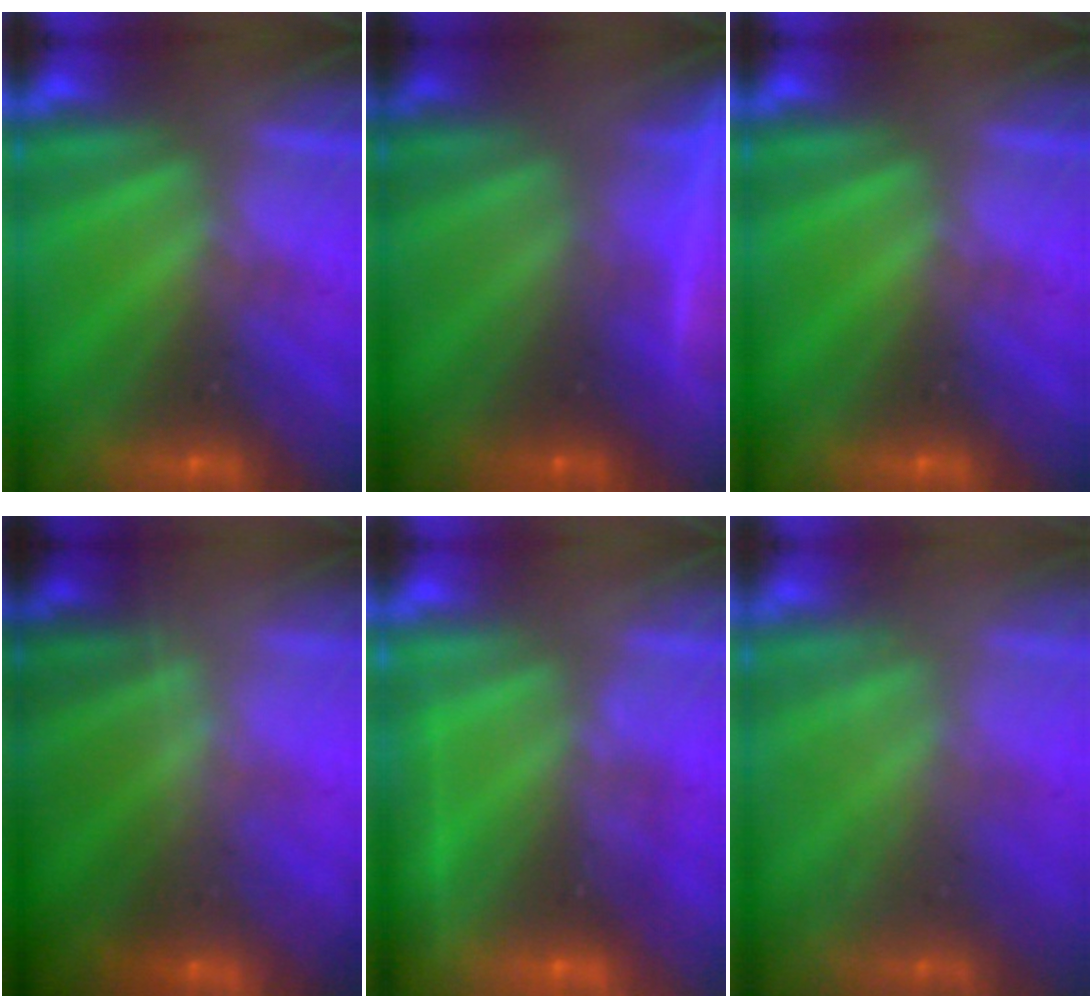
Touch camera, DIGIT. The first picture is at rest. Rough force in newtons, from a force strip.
{"total": 7.4}
{"total": 0.0}
{"total": 1.8}
{"total": 2.2}
{"total": 2.2}